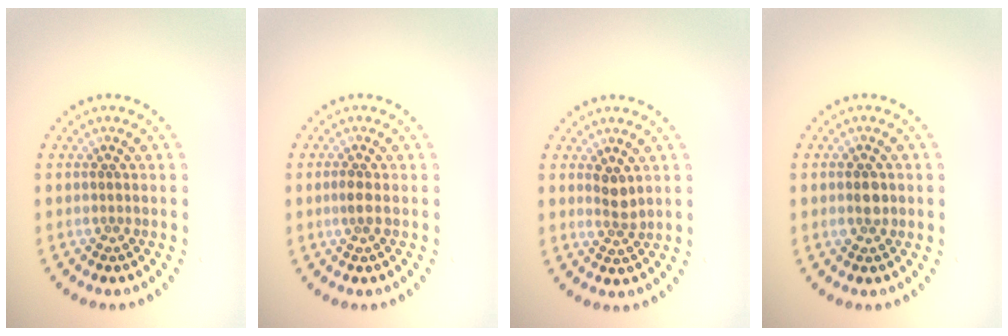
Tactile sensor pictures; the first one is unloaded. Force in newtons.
{"total": 1.1, "press": 0.9, "slide": 0.5}
{"total": 1.7, "press": 1.4, "slide": 0.9}
{"total": 2.1, "press": 2.1, "slide": 0.2}